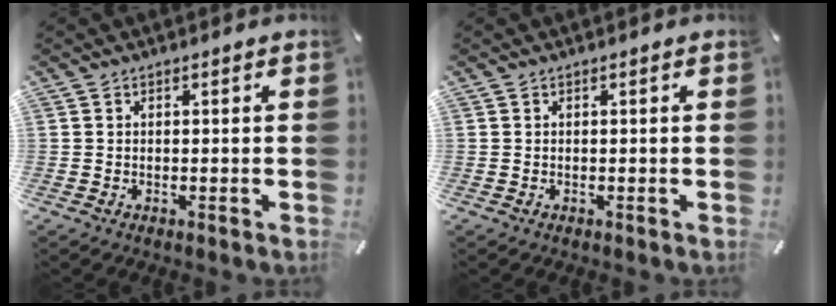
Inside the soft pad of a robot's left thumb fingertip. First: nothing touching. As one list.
[{"total": 0.0}]